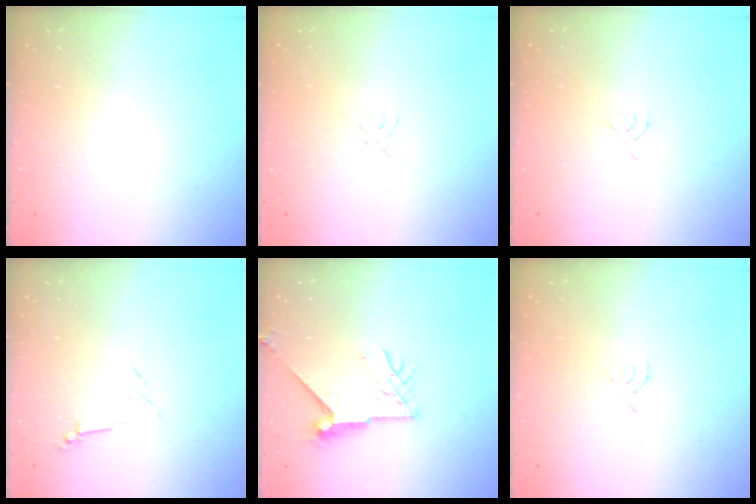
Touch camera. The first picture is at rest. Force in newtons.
{"total": 0.0}
{"total": 1.3, "press": 1.2, "slide": 0.4}
{"total": 2.8, "press": 2.7, "slide": 0.6}
{"total": 9.2, "press": 9.2, "slide": 0.3}
{"total": 0.8, "press": 0.7, "slide": 0.3}